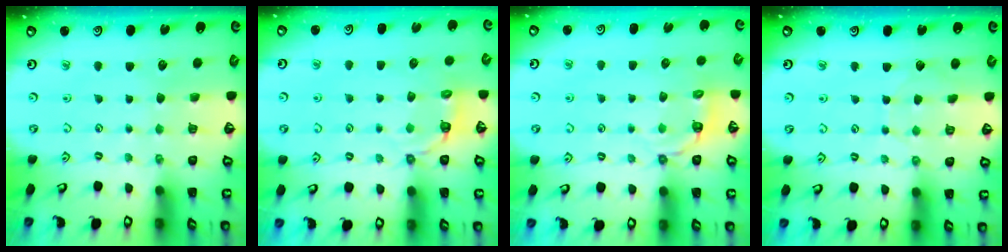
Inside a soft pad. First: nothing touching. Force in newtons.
{"total": 3.8, "press": 2.5, "slide": 2.9}
{"total": 4.1, "press": 3.6, "slide": 1.9}
{"total": 4.1, "press": 4.1, "slide": 0.4}